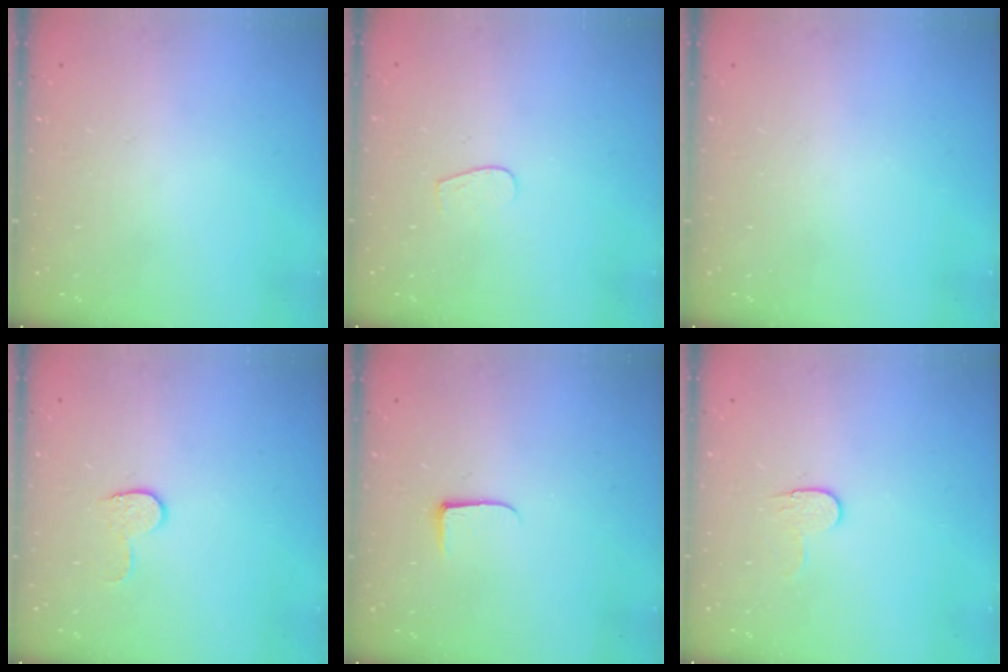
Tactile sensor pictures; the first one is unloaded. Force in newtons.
{"total": 3.3, "press": 3.3, "slide": 0.2}
{"total": 0.0}
{"total": 6.2, "press": 6.2, "slide": 0.6}
{"total": 5.0, "press": 5.0, "slide": 0.5}
{"total": 6.2, "press": 6.2, "slide": 0.5}